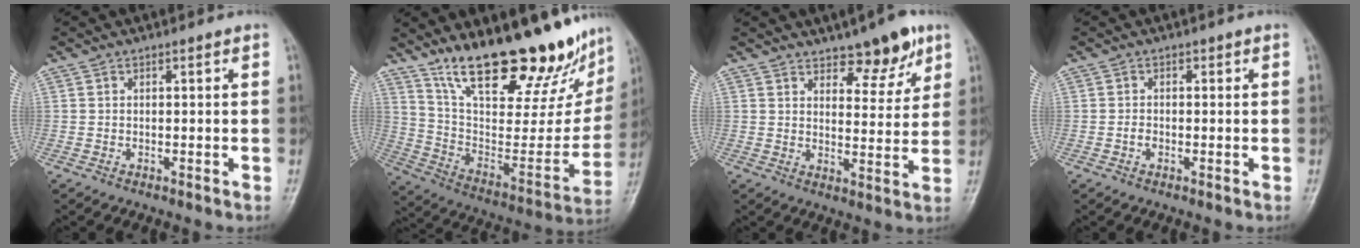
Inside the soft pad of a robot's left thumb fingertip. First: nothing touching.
{"total": 28.7, "force": [21.0, 9.6, 17.1], "torque": [-0.225, -0.094, 0.334]}
{"total": 7.8, "force": [5.4, 3.1, 4.7], "torque": [-0.039, -0.038, 0.078]}
{"total": 1.1, "force": [-0.4, 0.9, 0.6], "torque": [-0.006, 0.003, -0.010]}